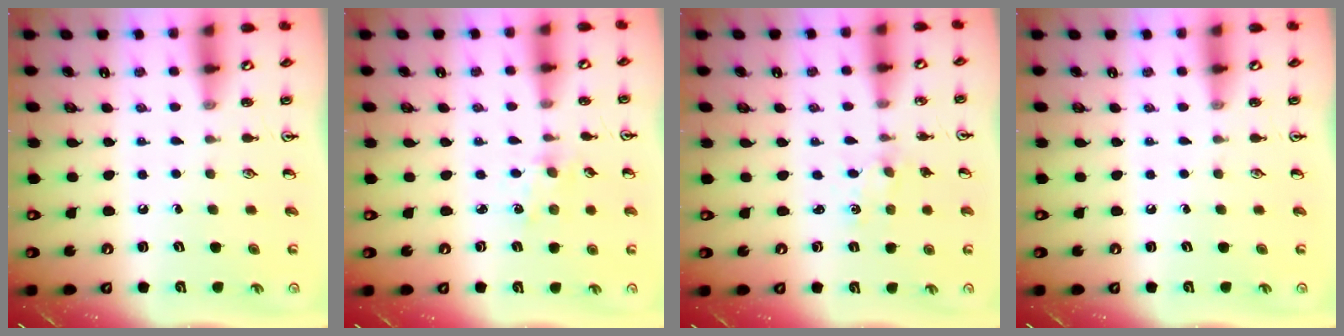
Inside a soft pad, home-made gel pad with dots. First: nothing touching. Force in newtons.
{"total": 1.9, "press": 1.9, "slide": 0.3}
{"total": 0.0}
{"total": 0.0}